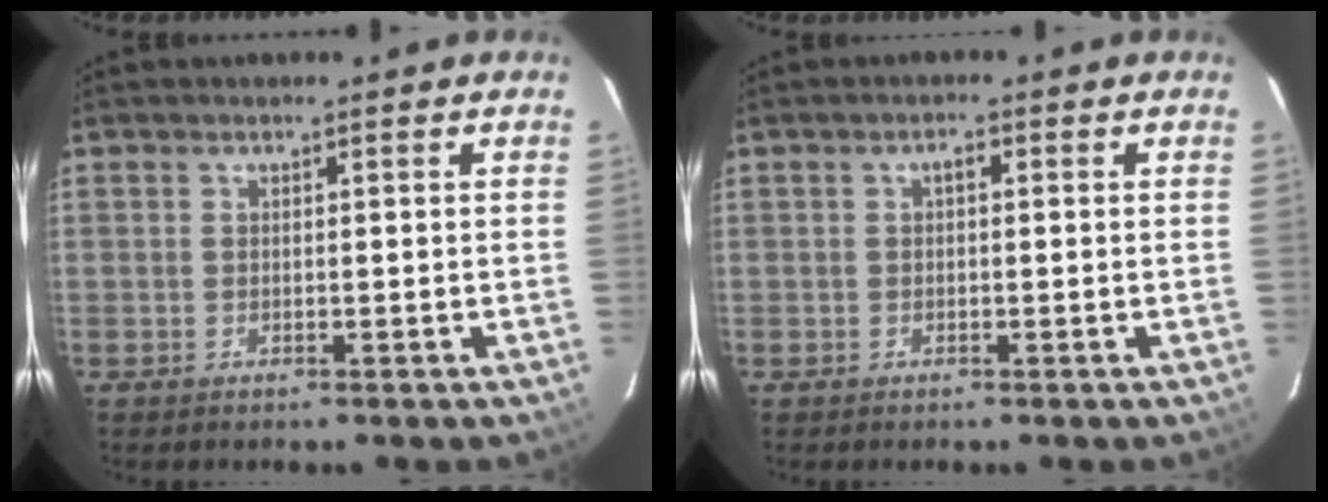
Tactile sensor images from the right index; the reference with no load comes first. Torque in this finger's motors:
{"motor_torque": [0.04, -0.03, 0.01, 0.03]}